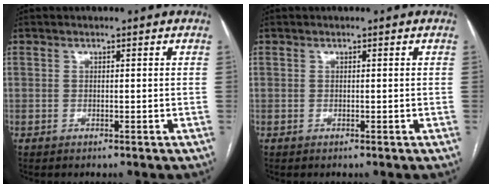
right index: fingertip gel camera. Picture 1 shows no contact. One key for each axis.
{"total": 0.0}